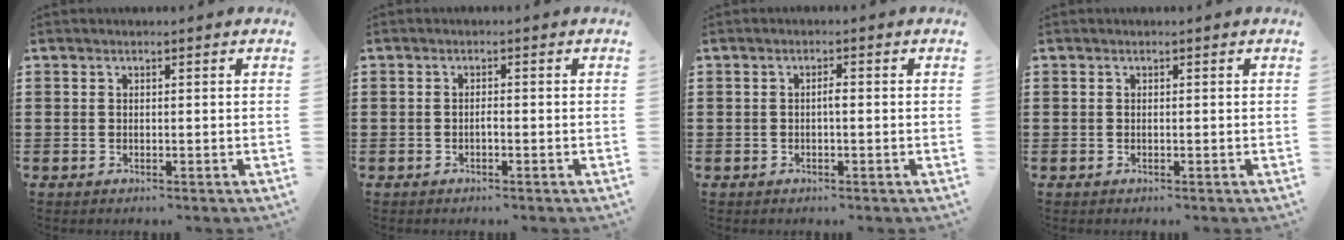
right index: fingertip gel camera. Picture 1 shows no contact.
{"total": 0.8, "force": [-0.4, 0.2, 0.7], "torque": [-0.016, -0.004, -0.007]}
{"total": 1.3, "force": [-0.2, 0.2, 1.2], "torque": [-0.024, 0.000, -0.004]}
{"total": 0.0}